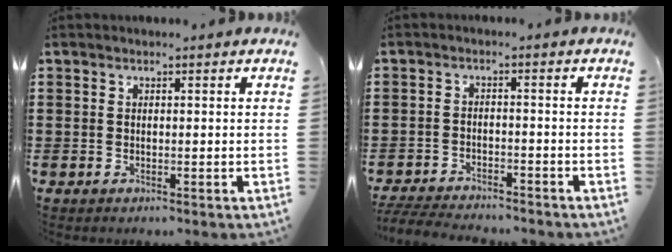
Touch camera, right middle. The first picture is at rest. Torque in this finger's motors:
{"motor_torque": [0.48, 0.04, 0.03, 0.06]}